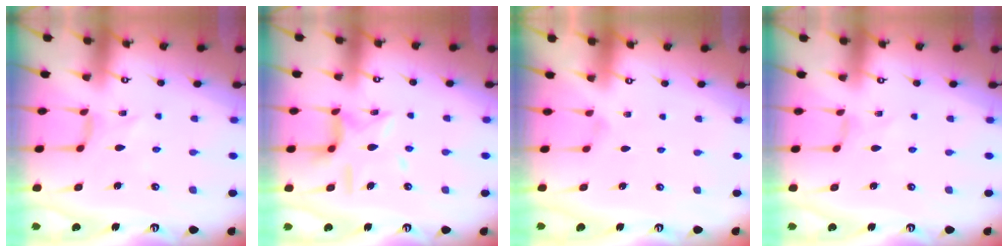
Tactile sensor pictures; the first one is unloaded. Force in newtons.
{"total": 11.8, "press": 11.8, "slide": 1.1}
{"total": 0.0}
{"total": 0.0}